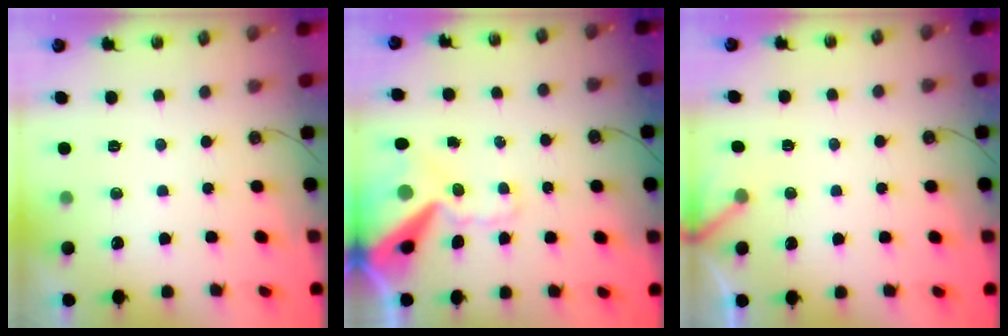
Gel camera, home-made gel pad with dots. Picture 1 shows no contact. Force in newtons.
{"total": 17.5, "press": 17.3, "slide": 2.8}
{"total": 2.9, "press": 2.9, "slide": 0.2}